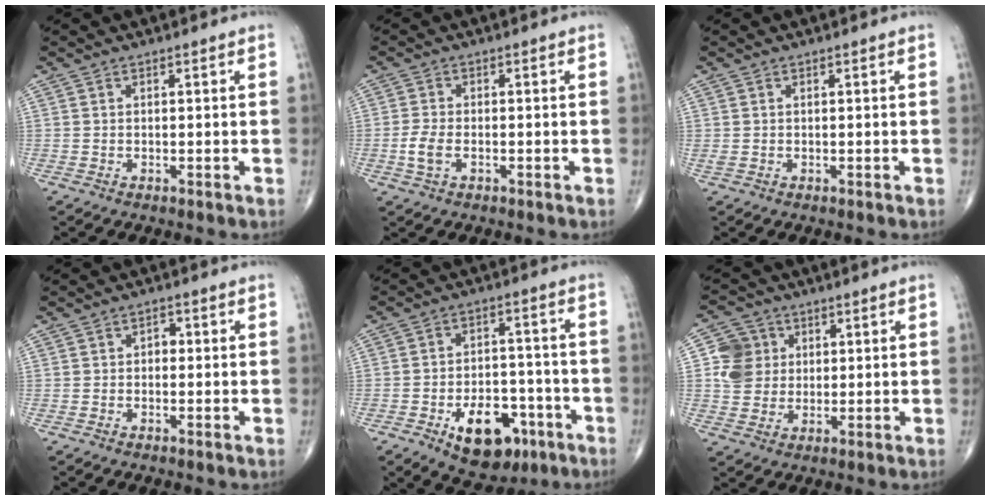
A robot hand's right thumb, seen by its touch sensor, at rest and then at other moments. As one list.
[{"total": 3.6, "force": [-1.0, 2.0, 2.8], "torque": [-0.068, 0.005, -0.020]}, {"total": 0.8, "force": [0.2, 0.5, 0.6], "torque": [-0.022, 0.009, 0.009]}, {"total": 1.7, "force": [-0.1, 1.3, 1.2], "torque": [-0.005, 0.006, -0.007]}, {"total": 13.5, "force": [-6.4, 8.0, 8.8], "torque": [-0.098, 0.037, -0.087]}, {"total": 7.6, "force": [1.4, 7.0, 2.6], "torque": [-0.022, 0.002, 0.023]}]